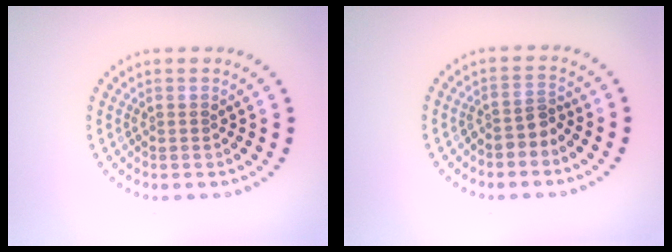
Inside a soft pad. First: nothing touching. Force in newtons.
{"total": 1.8, "press": 1.3, "slide": 1.2}